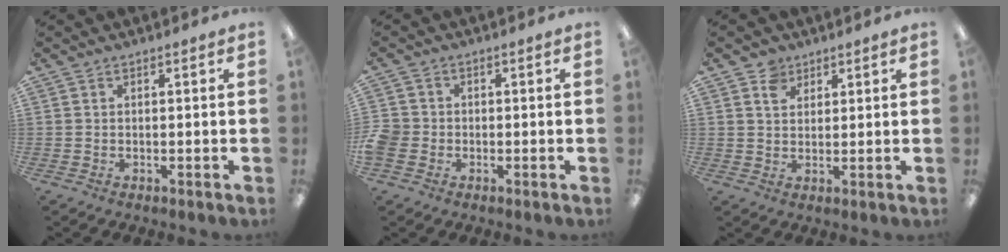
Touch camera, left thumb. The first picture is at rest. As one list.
[{"total": 4.0, "force": [-1.1, 3.6, 1.5], "torque": [-0.038, 0.005, -0.022]}, {"total": 4.1, "force": [2.8, 2.9, 1.1], "torque": [-0.015, -0.005, 0.051]}]